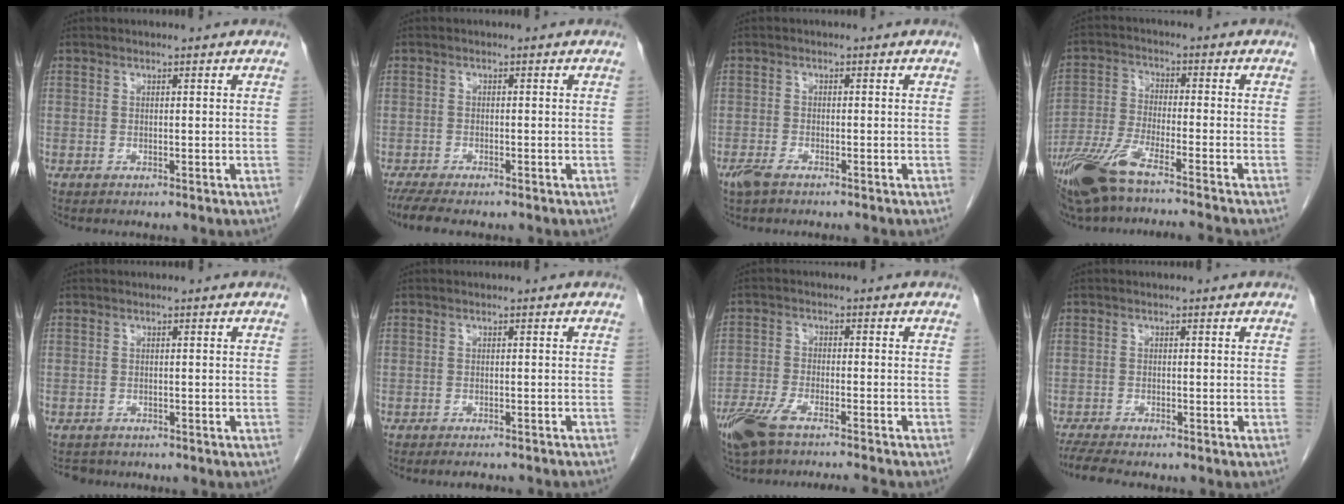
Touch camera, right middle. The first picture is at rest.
{"total": 5.8, "force": [-4.7, 1.1, 3.1], "torque": [-0.058, -0.016, -0.074]}
{"total": 3.1, "force": [-2.4, 0.7, 1.8], "torque": [-0.037, -0.006, -0.040]}
{"total": 13.7, "force": [-10.8, 0.0, 8.4], "torque": [-0.169, -0.030, -0.192]}
{"total": 1.9, "force": [-1.6, 1.0, -0.2], "torque": [-0.003, -0.001, -0.023]}
{"total": 5.5, "force": [-5.0, 0.7, 2.2], "torque": [-0.024, -0.007, -0.059]}
{"total": 11.1, "force": [-9.2, 1.0, 6.2], "torque": [-0.112, -0.017, -0.154]}
{"total": 5.1, "force": [-4.5, 0.3, 2.4], "torque": [-0.049, -0.018, -0.075]}